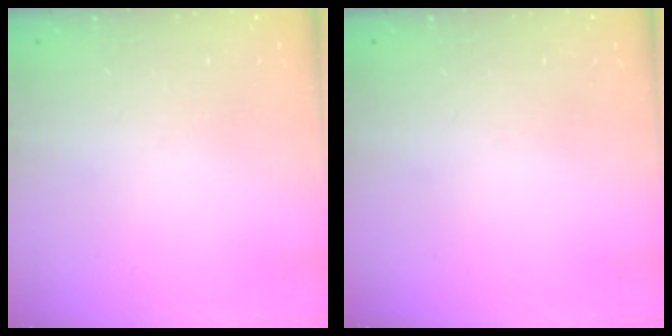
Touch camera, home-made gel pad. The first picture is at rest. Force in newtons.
{"total": 0.0}